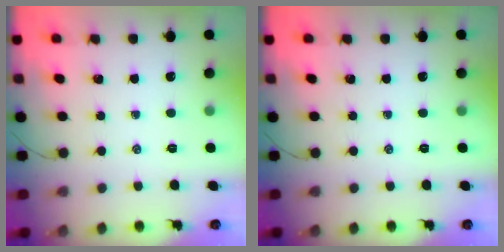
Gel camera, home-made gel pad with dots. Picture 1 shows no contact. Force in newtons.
{"total": 0.0}